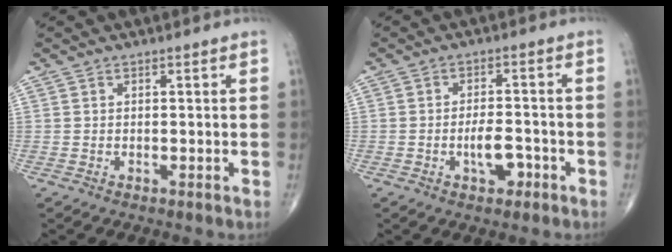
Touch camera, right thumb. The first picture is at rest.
{"total": 5.0, "force": [-2.0, 2.5, 3.9], "torque": [-0.053, 0.018, -0.030]}